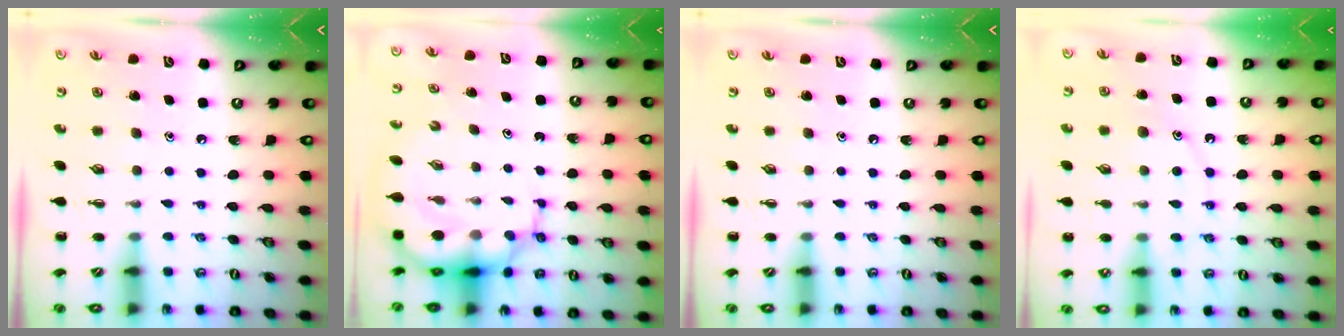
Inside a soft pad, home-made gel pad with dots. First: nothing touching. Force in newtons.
{"total": 9.3, "press": 8.9, "slide": 2.8}
{"total": 0.0}
{"total": 9.7, "press": 9.7, "slide": 0.9}